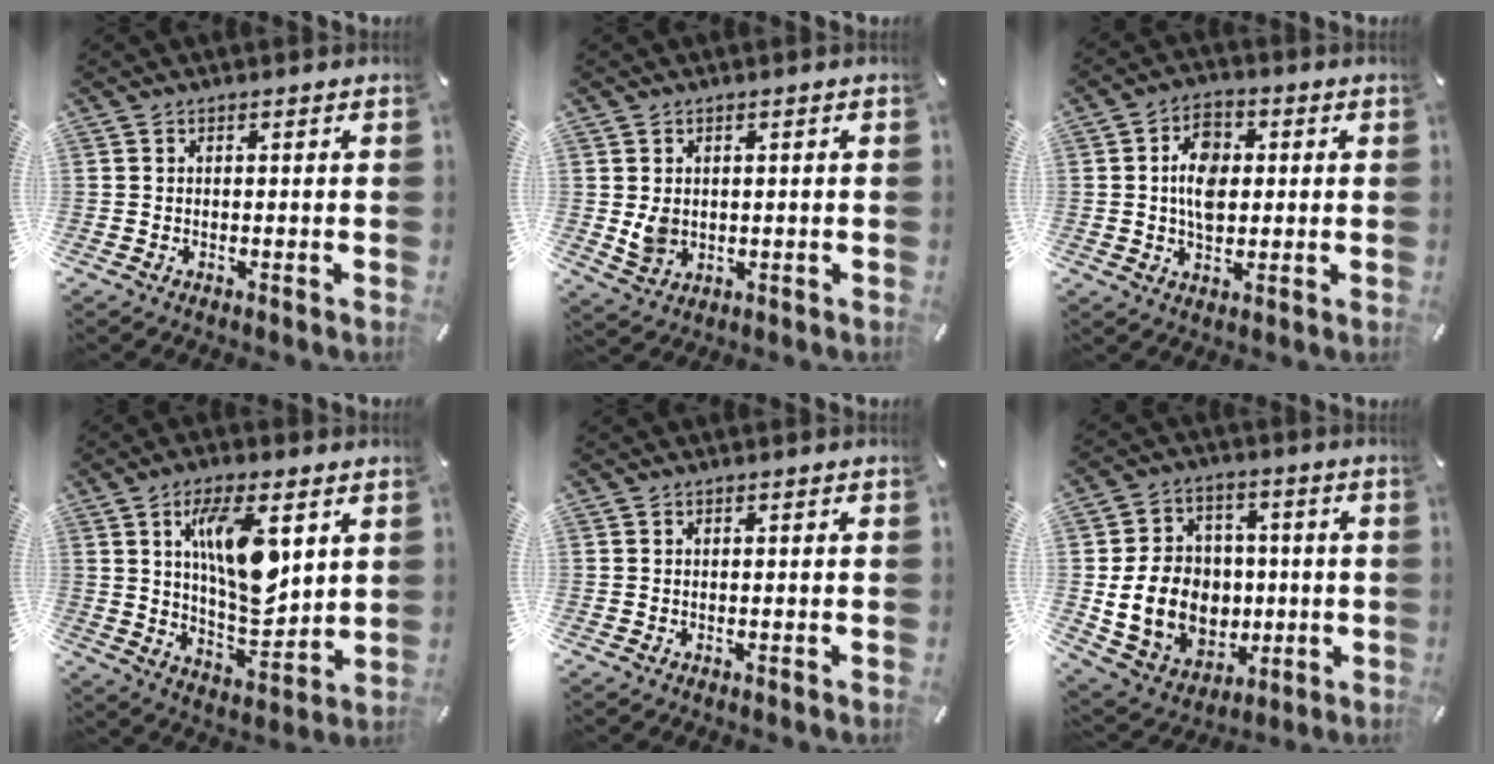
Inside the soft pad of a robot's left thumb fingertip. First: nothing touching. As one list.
[{"total": 4.2, "force": [0.5, 3.8, 1.8], "torque": [-0.034, -0.005, 0.007]}, {"total": 8.6, "force": [0.7, 6.2, 5.9], "torque": [-0.102, 0.006, 0.010]}, {"total": 14.8, "force": [5.9, 6.1, 12.1], "torque": [-0.218, -0.026, 0.094]}, {"total": 0.0}, {"total": 15.6, "force": [-1.3, 13.4, 7.9], "torque": [-0.159, 0.006, -0.010]}]